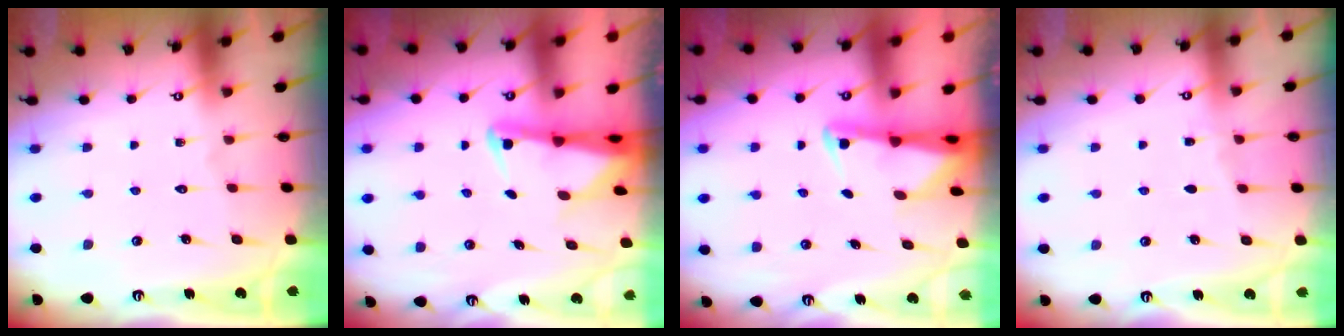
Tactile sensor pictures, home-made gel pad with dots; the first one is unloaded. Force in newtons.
{"total": 2.8, "press": 2.8, "slide": 0.4}
{"total": 2.4, "press": 2.3, "slide": 0.5}
{"total": 2.4, "press": 2.4, "slide": 0.4}